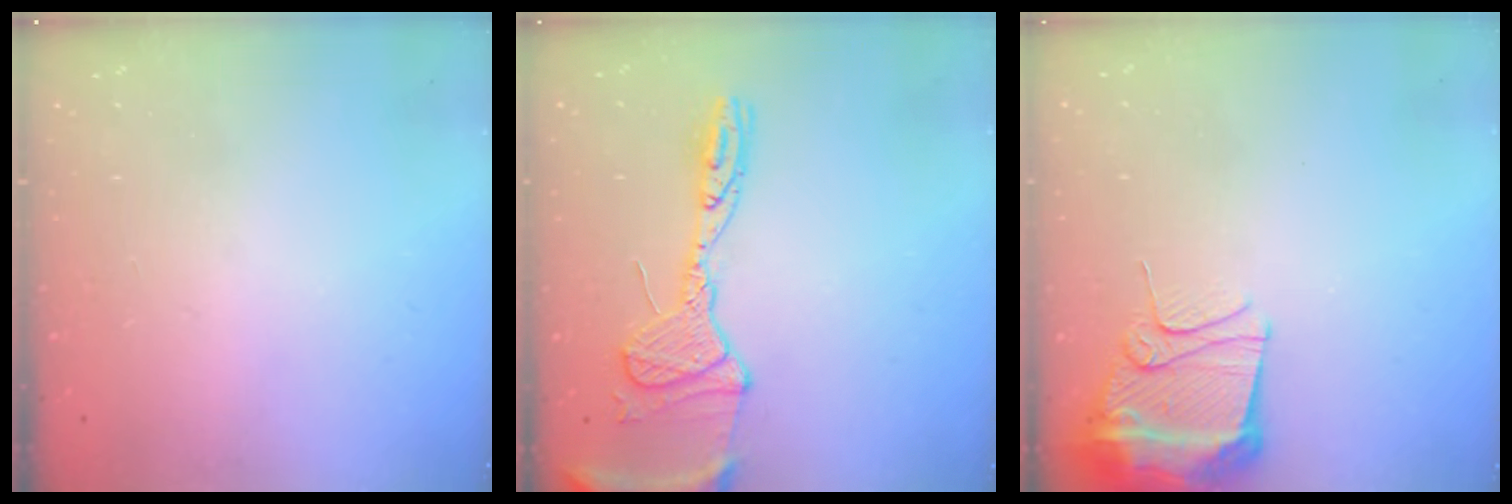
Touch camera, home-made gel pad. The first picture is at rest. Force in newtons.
{"total": 15.9, "press": 15.8, "slide": 1.6}
{"total": 12.1, "press": 12.0, "slide": 1.4}